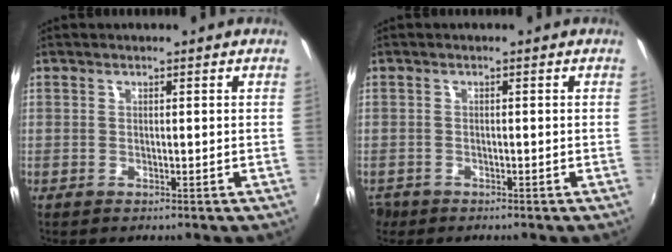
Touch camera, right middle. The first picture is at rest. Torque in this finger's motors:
{"motor_torque": [-0.27, -0.26, -0.11, -0.03]}